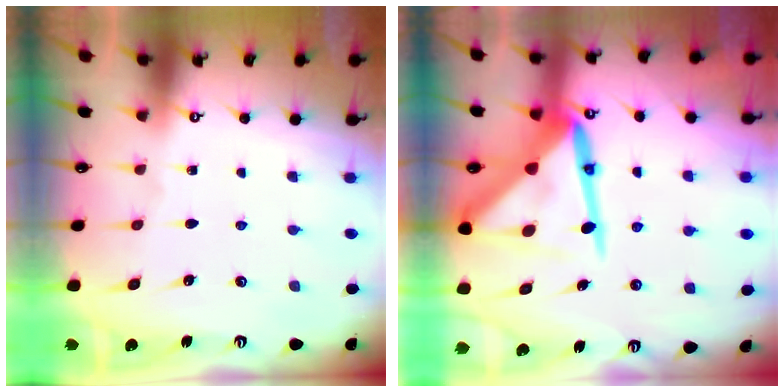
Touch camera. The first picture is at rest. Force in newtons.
{"total": 17.2, "press": 17.1, "slide": 1.6}